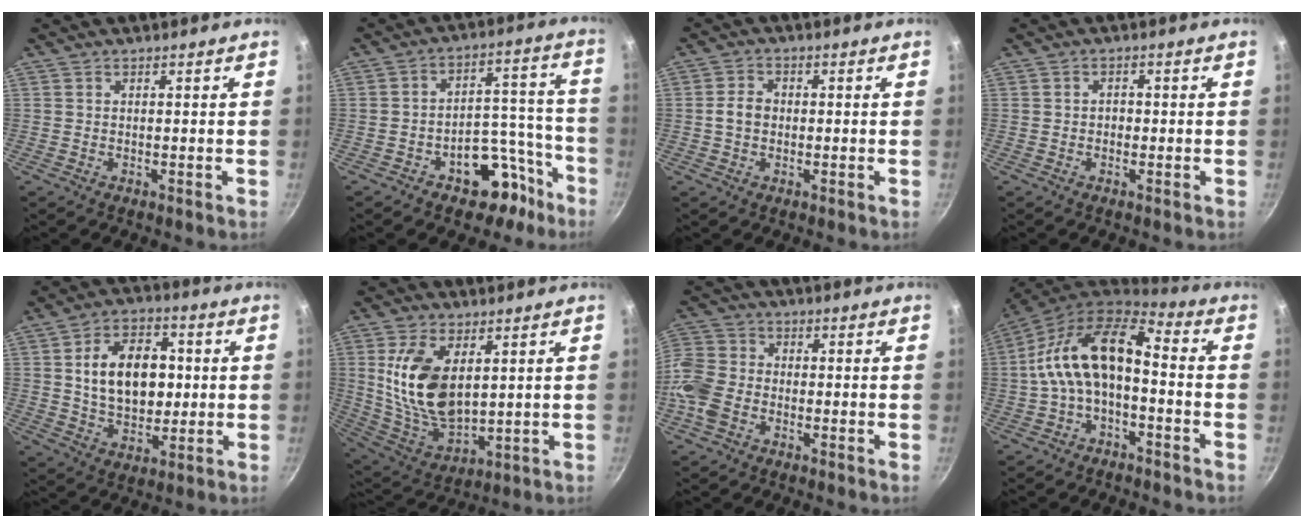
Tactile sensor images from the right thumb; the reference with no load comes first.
{"total": 12.6, "force": [-7.5, 7.2, 7.1], "torque": [-0.056, 0.085, -0.107]}
{"total": 3.8, "force": [-0.3, 3.0, 2.4], "torque": [-0.041, 0.011, -0.009]}
{"total": 1.6, "force": [-0.3, 1.3, 0.9], "torque": [-0.004, 0.005, -0.007]}
{"total": 15.2, "force": [1.9, 10.1, 11.2], "torque": [-0.150, 0.004, 0.032]}
{"total": 16.1, "force": [3.5, 9.0, 12.9], "torque": [-0.236, -0.021, 0.083]}
{"total": 9.3, "force": [-3.0, 6.7, 5.7], "torque": [-0.132, 0.016, -0.066]}
{"total": 14.7, "force": [-1.1, 7.6, 12.5], "torque": [-0.224, 0.057, -0.030]}